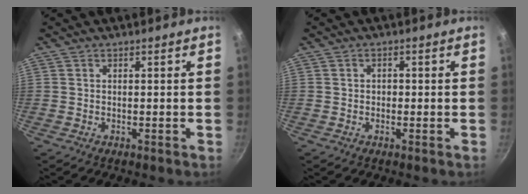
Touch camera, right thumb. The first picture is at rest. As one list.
[{"total": 1.3, "force": [-0.1, 1.1, 0.7], "torque": [-0.008, 0.005, -0.004]}]